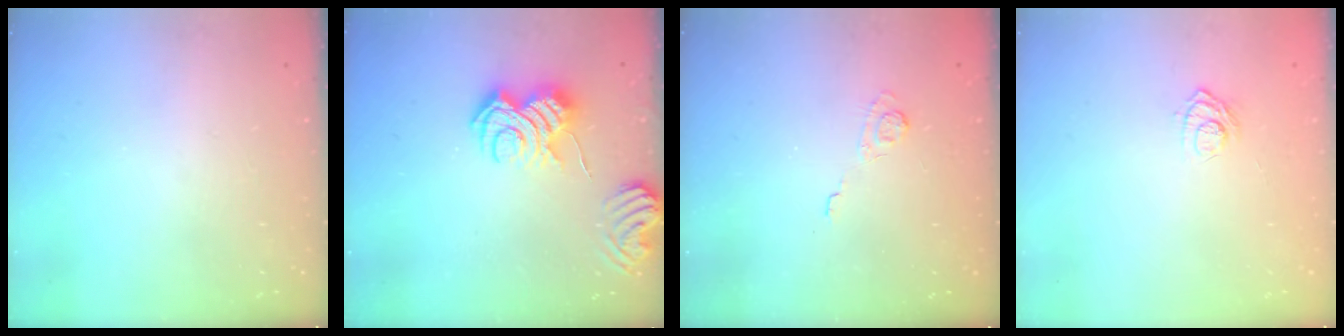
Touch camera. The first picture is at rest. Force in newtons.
{"total": 9.6, "press": 9.5, "slide": 0.6}
{"total": 2.6, "press": 2.2, "slide": 1.5}
{"total": 7.1, "press": 7.0, "slide": 1.6}